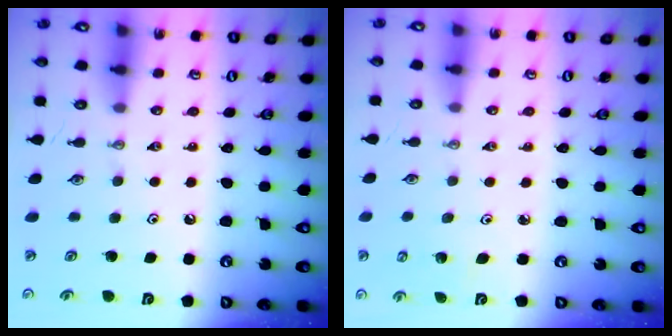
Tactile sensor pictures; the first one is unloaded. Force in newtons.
{"total": 1.4, "press": 1.4, "slide": 0.1}